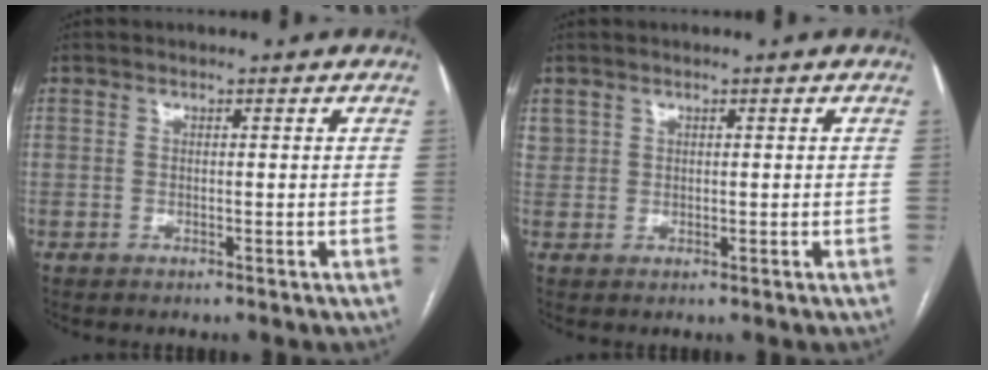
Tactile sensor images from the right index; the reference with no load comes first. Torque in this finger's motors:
{"motor_torque": [-0.14, 0.08, -0.06, -0.01]}